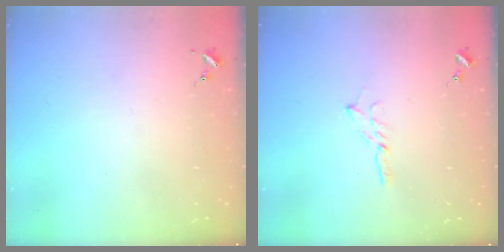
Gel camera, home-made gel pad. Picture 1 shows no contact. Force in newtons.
{"total": 1.8, "press": 1.8, "slide": 0.2}